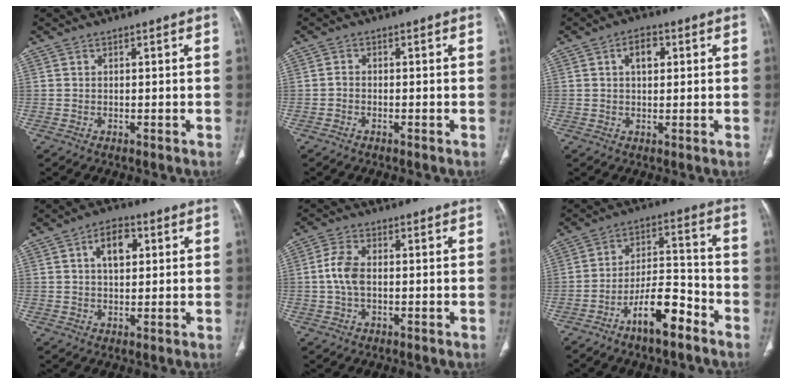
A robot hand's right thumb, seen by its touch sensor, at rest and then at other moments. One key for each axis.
{"total": 1.0, "fx": -0.6, "fy": 0.6, "fz": 0.5, "tx": -0.009, "ty": 0.004, "tz": -0.016}
{"total": 4.4, "fx": 1.3, "fy": 2.7, "fz": 3.2, "tx": -0.041, "ty": 0.005, "tz": 0.019}
{"total": 6.5, "fx": 1.9, "fy": 3.9, "fz": 4.8, "tx": -0.065, "ty": 0.005, "tz": 0.028}
{"total": 5.6, "fx": -0.2, "fy": 3.2, "fz": 4.6, "tx": -0.102, "ty": 0.012, "tz": -0.007}
{"total": 11.1, "fx": -7.1, "fy": 3.7, "fz": 7.7, "tx": -0.127, "ty": 0.061, "tz": -0.124}